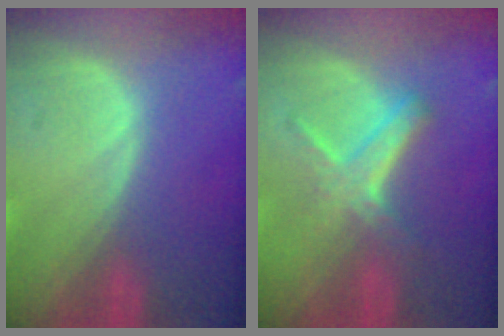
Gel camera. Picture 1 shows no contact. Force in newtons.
{"total": 6.0, "press": 5.2, "slide": 3.1}